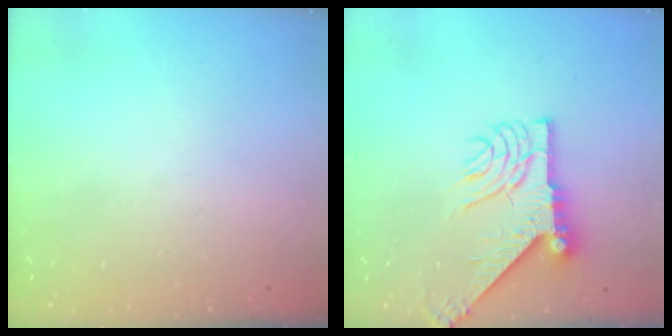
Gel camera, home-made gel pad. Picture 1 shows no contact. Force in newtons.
{"total": 11.1, "press": 11.1, "slide": 1.3}